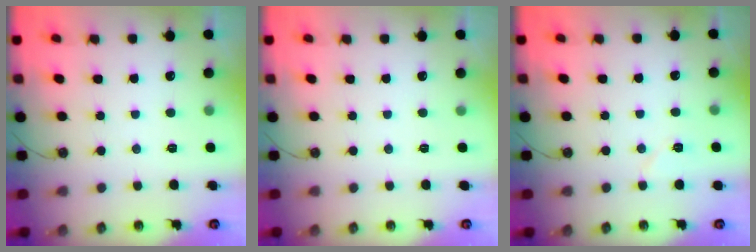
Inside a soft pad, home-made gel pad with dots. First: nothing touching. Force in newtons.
{"total": 0.0}
{"total": 4.8, "press": 4.8, "slide": 0.6}